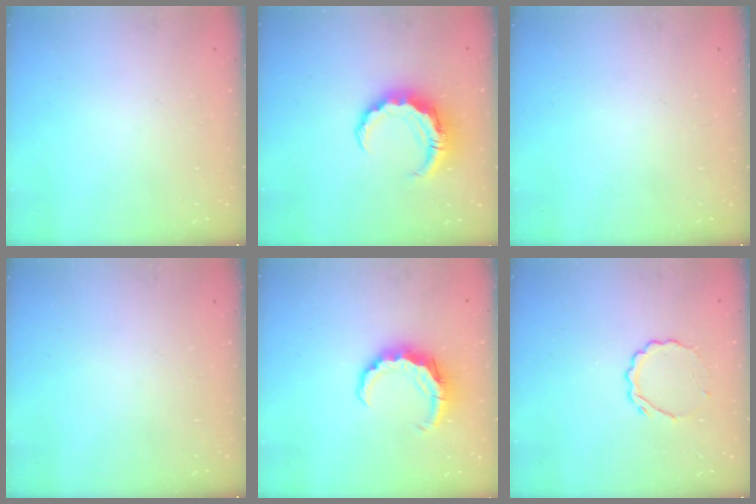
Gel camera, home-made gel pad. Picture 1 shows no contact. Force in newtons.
{"total": 8.4, "press": 8.3, "slide": 1.3}
{"total": 0.0}
{"total": 0.0}
{"total": 9.5, "press": 9.3, "slide": 1.8}
{"total": 5.1, "press": 5.0, "slide": 1.0}